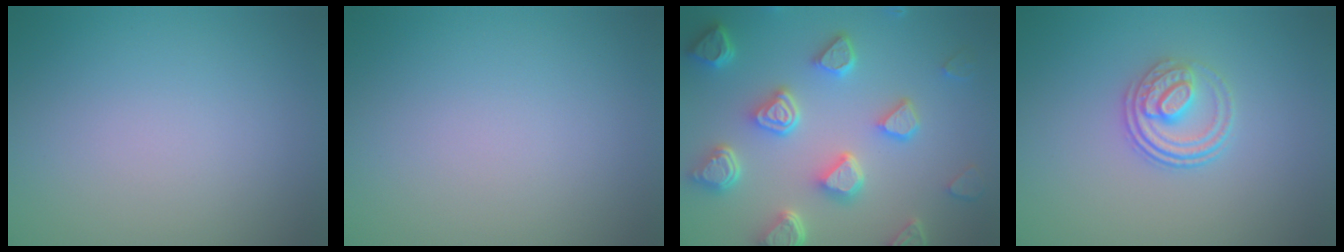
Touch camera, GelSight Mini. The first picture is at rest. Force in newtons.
{"total": 0.0}
{"total": 7.0, "press": 5.7, "slide": 4.1}
{"total": 2.9, "press": 2.4, "slide": 1.6}